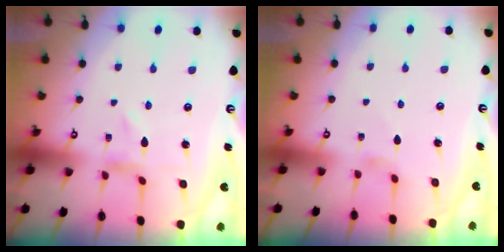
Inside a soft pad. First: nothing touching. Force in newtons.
{"total": 1.6, "press": 1.6, "slide": 0.5}